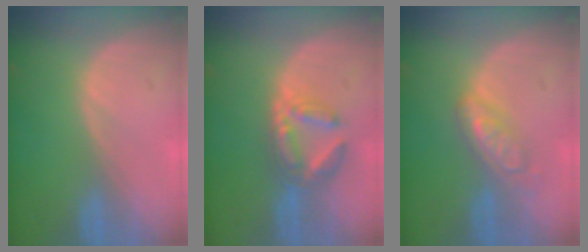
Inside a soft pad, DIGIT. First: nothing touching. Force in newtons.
{"total": 6.5, "press": 5.9, "slide": 2.9}
{"total": 5.7, "press": 4.9, "slide": 2.9}